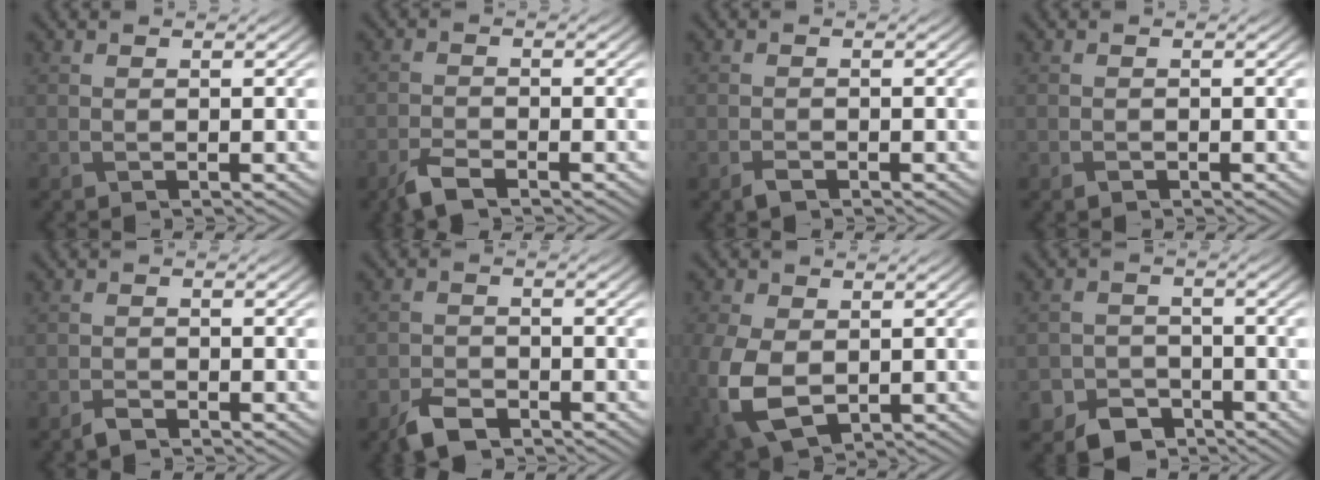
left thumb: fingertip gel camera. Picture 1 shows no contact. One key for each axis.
{"total": 3.3, "fx": -2.5, "fy": 1.0, "fz": 1.9, "tx": -0.046, "ty": -0.004, "tz": -0.057}
{"total": 1.4, "fx": -1.0, "fy": 0.7, "fz": 0.7, "tx": -0.016, "ty": -0.002, "tz": -0.019}
{"total": 0.7, "fx": -0.5, "fy": 0.5, "fz": 0.2, "tx": -0.004, "ty": -0.003, "tz": -0.008}
{"total": 1.6, "fx": -1.3, "fy": 0.6, "fz": 0.7, "tx": -0.014, "ty": -0.001, "tz": -0.029}
{"total": 4.4, "fx": -3.2, "fy": 2.1, "fz": 2.1, "tx": -0.043, "ty": -0.006, "tz": -0.067}
{"total": 9.4, "fx": -1.6, "fy": 6.4, "fz": 6.7, "tx": -0.209, "ty": -0.033, "tz": -0.019}
{"total": 5.4, "fx": -3.7, "fy": 3.5, "fz": 1.7, "tx": -0.033, "ty": -0.011, "tz": -0.066}